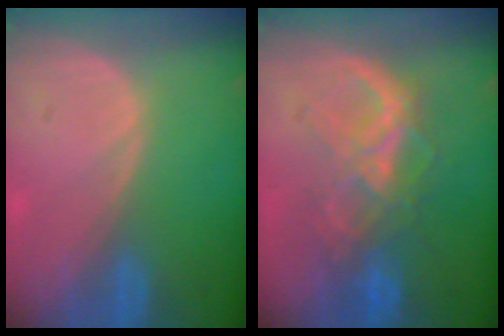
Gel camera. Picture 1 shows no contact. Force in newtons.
{"total": 7.3, "press": 7.2, "slide": 1.3}